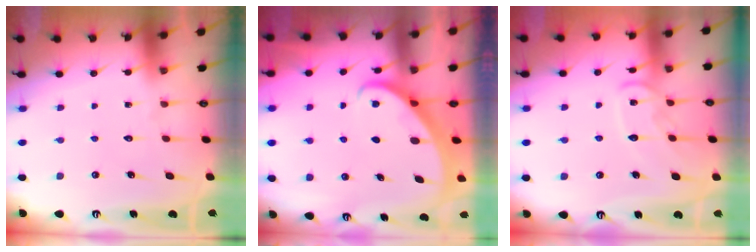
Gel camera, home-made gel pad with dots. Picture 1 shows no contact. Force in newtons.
{"total": 2.1, "press": 2.0, "slide": 0.3}
{"total": 10.8, "press": 10.7, "slide": 0.8}